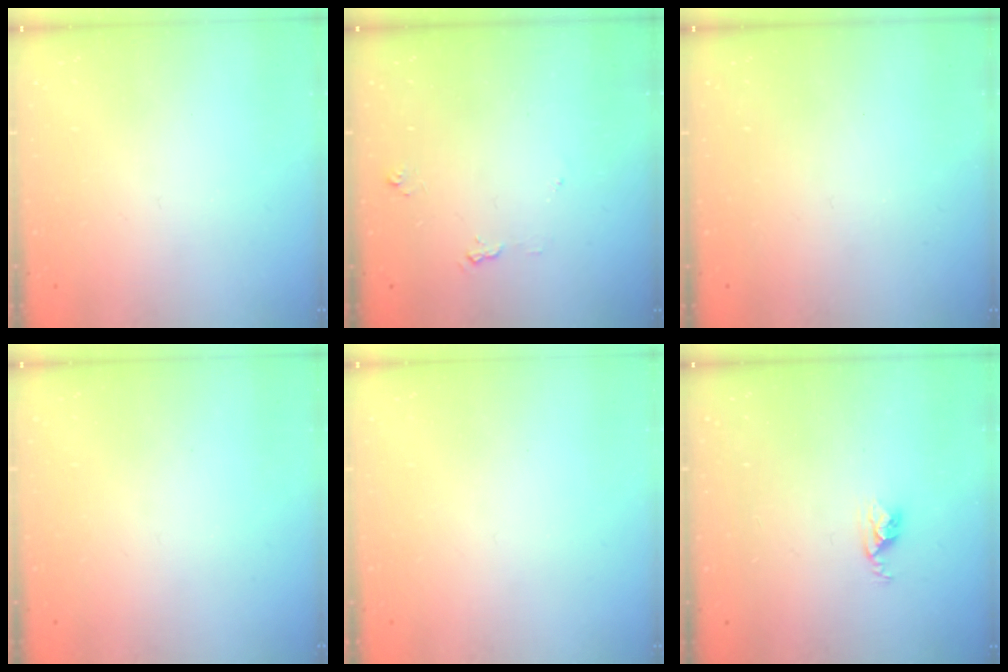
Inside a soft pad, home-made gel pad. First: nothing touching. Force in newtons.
{"total": 5.4, "press": 5.4, "slide": 0.6}
{"total": 0.0}
{"total": 0.0}
{"total": 0.0}
{"total": 2.5, "press": 2.5, "slide": 0.4}